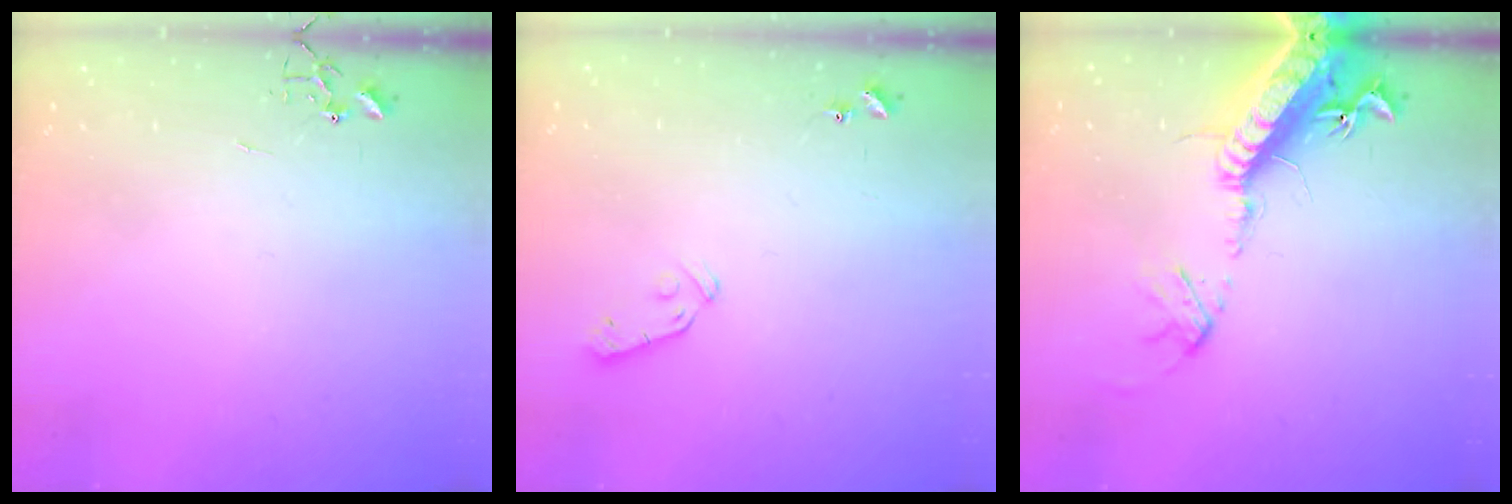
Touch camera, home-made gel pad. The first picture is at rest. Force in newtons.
{"total": 5.9, "press": 5.9, "slide": 0.6}
{"total": 20.9, "press": 20.3, "slide": 4.9}